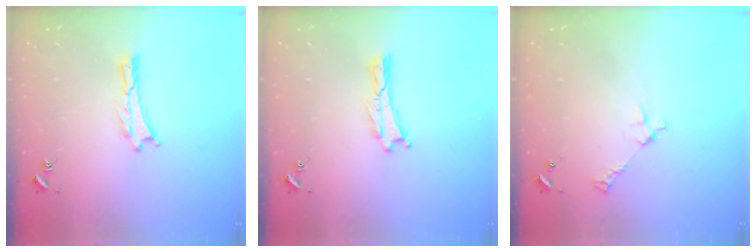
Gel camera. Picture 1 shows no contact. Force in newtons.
{"total": 0.0}
{"total": 2.9, "press": 2.9, "slide": 0.2}